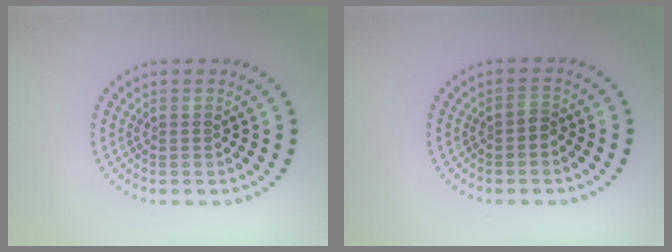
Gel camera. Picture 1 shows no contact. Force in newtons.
{"total": 0.9, "press": 0.7, "slide": 0.6}